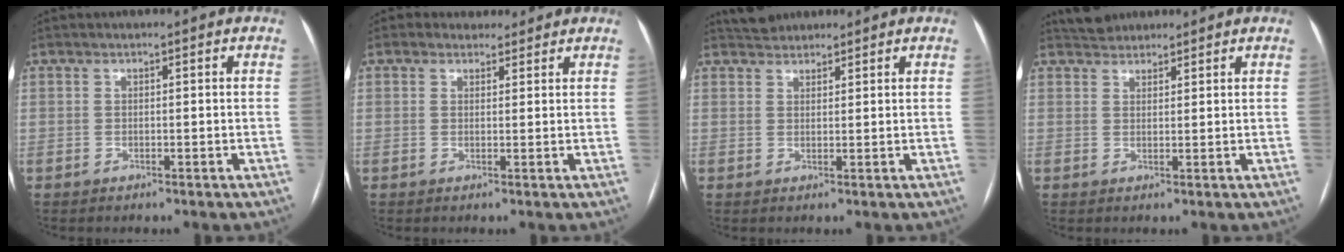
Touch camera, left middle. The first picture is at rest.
{"total": 3.1, "force": [2.6, 1.7, -0.1], "torque": [0.006, 0.012, 0.031]}
{"total": 2.9, "force": [2.8, 1.0, 0.1], "torque": [-0.005, 0.019, 0.048]}
{"total": 3.2, "force": [2.9, 1.1, 0.2], "torque": [-0.006, 0.020, 0.051]}